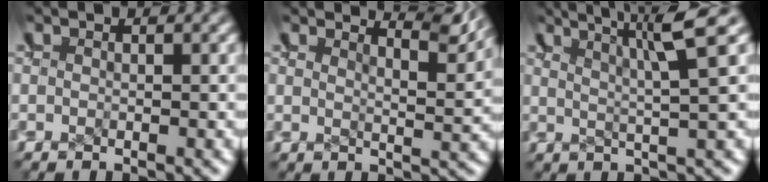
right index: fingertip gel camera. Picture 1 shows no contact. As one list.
[{"total": 4.4, "force": [3.9, -0.4, 2.0], "torque": [-0.014, 0.003, 0.064]}, {"total": 4.7, "force": [3.5, -0.6, 3.1], "torque": [-0.014, 0.017, 0.055]}]